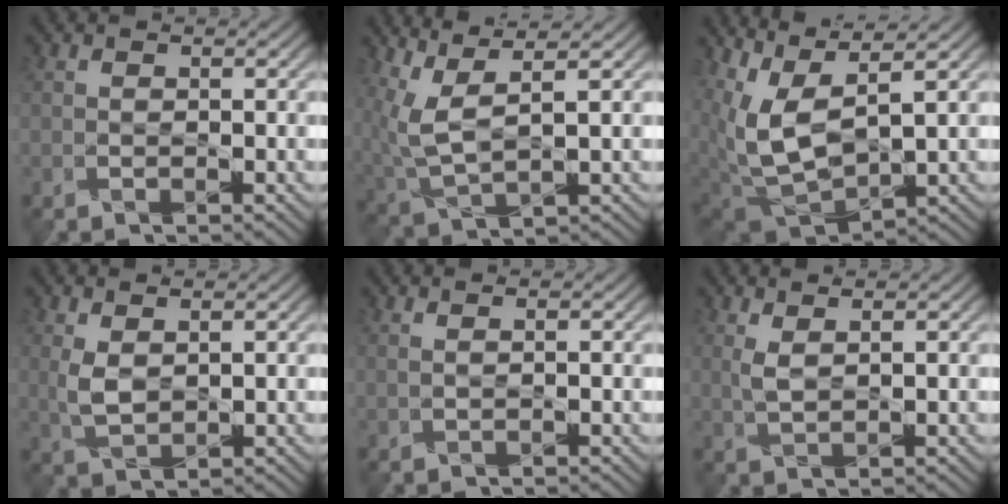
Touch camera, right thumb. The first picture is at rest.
{"total": 7.2, "force": [3.3, 2.2, 6.0], "torque": [-0.162, 0.004, 0.075]}
{"total": 11.5, "force": [4.2, 4.5, 9.6], "torque": [-0.242, -0.002, 0.095]}
{"total": 3.1, "force": [1.0, 1.7, 2.4], "torque": [-0.066, 0.003, 0.025]}
{"total": 0.7, "force": [0.6, -0.3, 0.2], "torque": [-0.009, 0.002, 0.009]}
{"total": 1.9, "force": [1.3, 0.4, 1.4], "torque": [-0.044, 0.003, 0.028]}